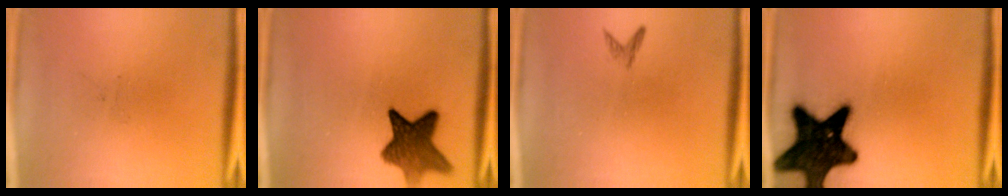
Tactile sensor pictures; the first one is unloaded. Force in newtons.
{"total": 8.7}
{"total": 0.8}
{"total": 19.1}